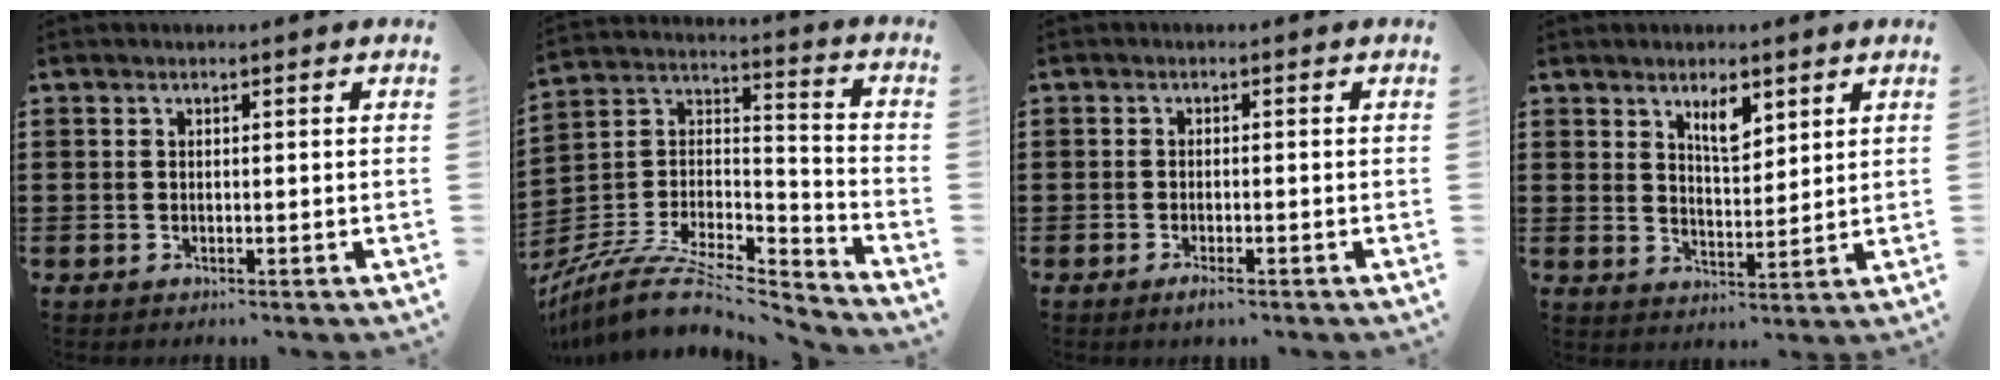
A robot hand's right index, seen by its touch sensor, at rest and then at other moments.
{"total": 10.3, "force": [-8.2, 3.2, 5.3], "torque": [-0.113, 0.008, -0.166]}
{"total": 1.4, "force": [-0.9, 0.0, 1.1], "torque": [-0.026, -0.009, -0.017]}
{"total": 4.6, "force": [2.9, 1.8, 3.0], "torque": [-0.051, -0.001, 0.049]}